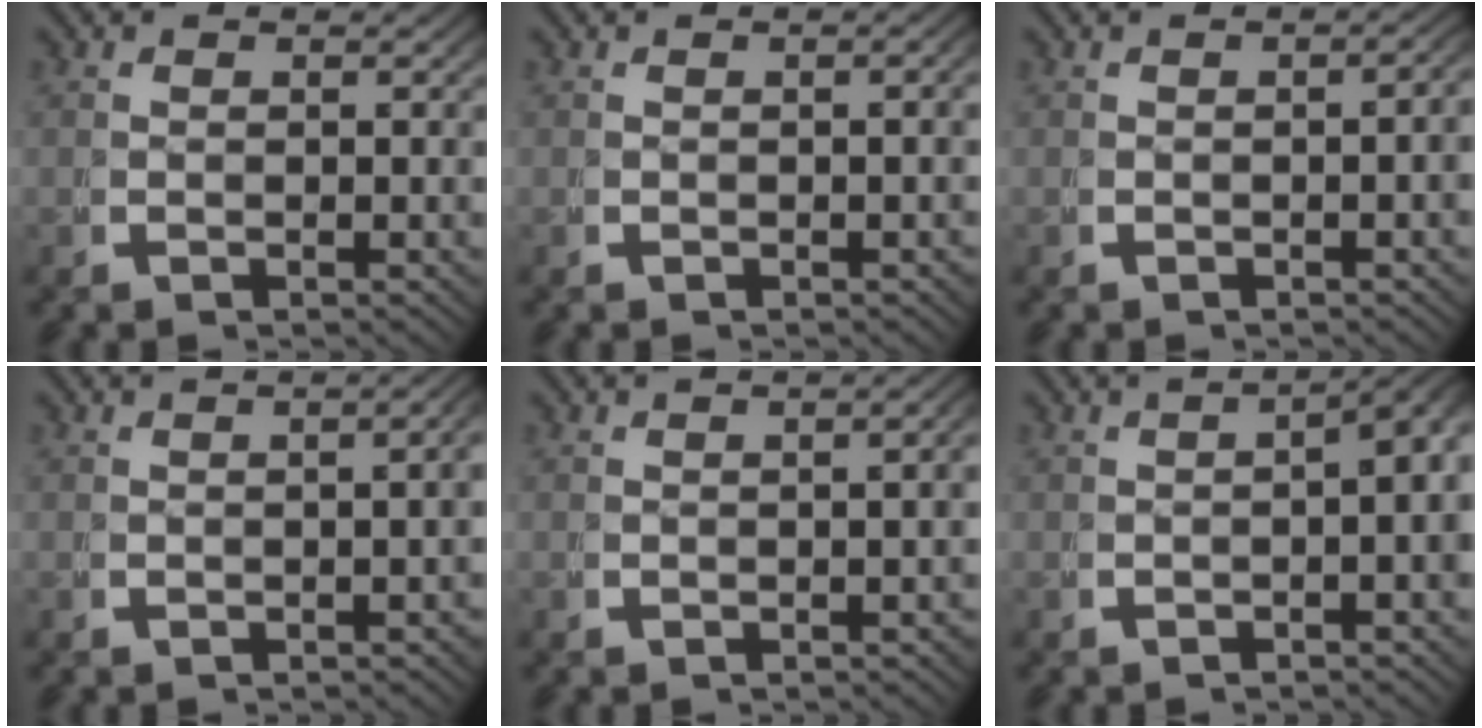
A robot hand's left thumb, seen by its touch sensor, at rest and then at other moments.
{"total": 1.1, "force": [-0.4, 0.2, 1.1], "torque": [-0.016, 0.002, -0.004]}
{"total": 2.0, "force": [-0.6, 0.4, 1.8], "torque": [-0.025, 0.005, -0.008]}
{"total": 2.8, "force": [-0.7, 0.7, 2.6], "torque": [-0.033, 0.006, -0.007]}
{"total": 1.9, "force": [-0.6, 0.4, 1.8], "torque": [-0.027, 0.004, -0.005]}
{"total": 4.9, "force": [-0.2, 1.8, 4.5], "torque": [-0.059, 0.007, -0.006]}